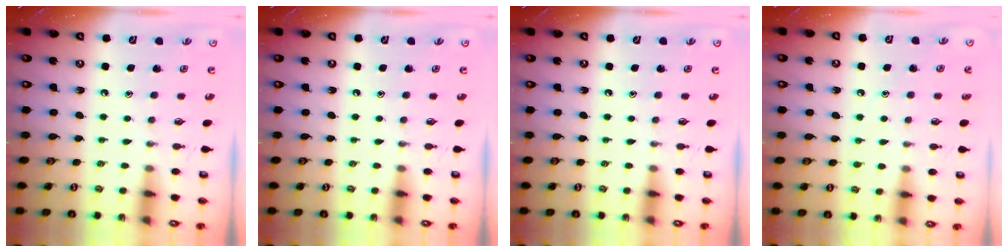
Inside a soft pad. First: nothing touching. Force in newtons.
{"total": 0.0}
{"total": 0.0}
{"total": 4.5, "press": 4.4, "slide": 0.4}